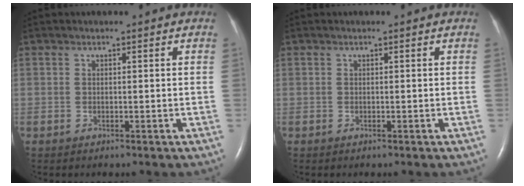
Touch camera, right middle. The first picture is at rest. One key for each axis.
{"total": 0.0}